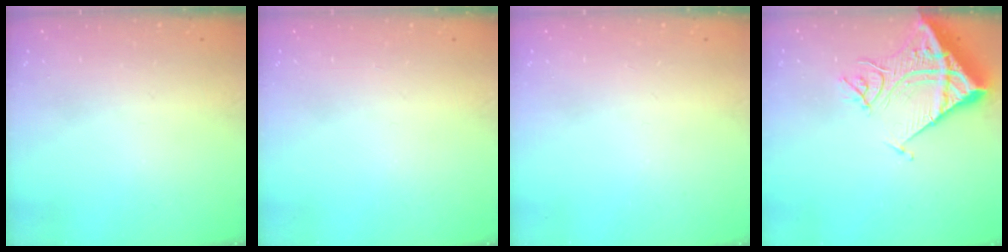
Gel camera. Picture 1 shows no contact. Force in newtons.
{"total": 0.0}
{"total": 0.0}
{"total": 13.5, "press": 13.4, "slide": 1.8}